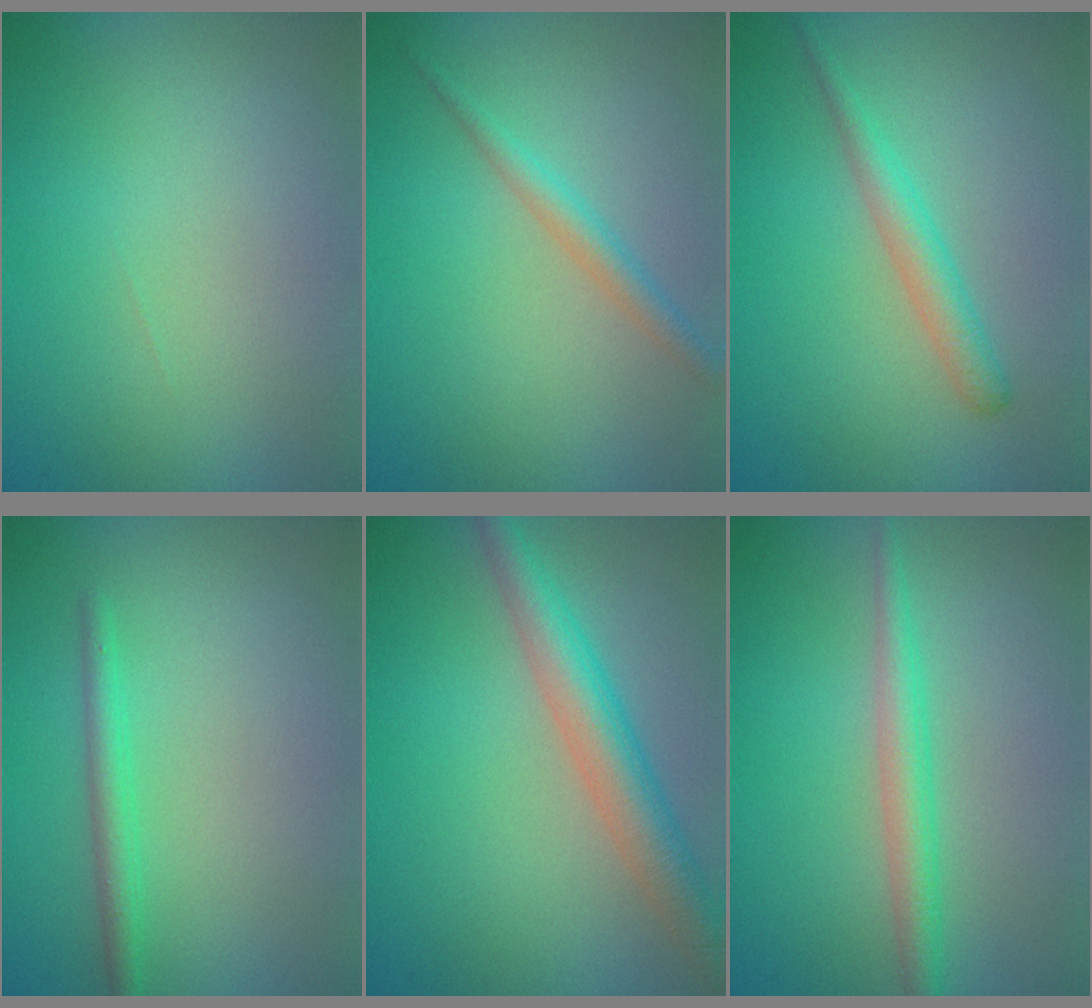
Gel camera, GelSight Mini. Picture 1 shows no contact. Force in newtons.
{"total": 2.0, "press": 2.0, "slide": 0.0}
{"total": 2.3, "press": 2.3, "slide": 0.0}
{"total": 1.9, "press": 1.9, "slide": 0.2}
{"total": 5.0, "press": 5.0, "slide": 0.3}
{"total": 2.7, "press": 2.7, "slide": 0.1}